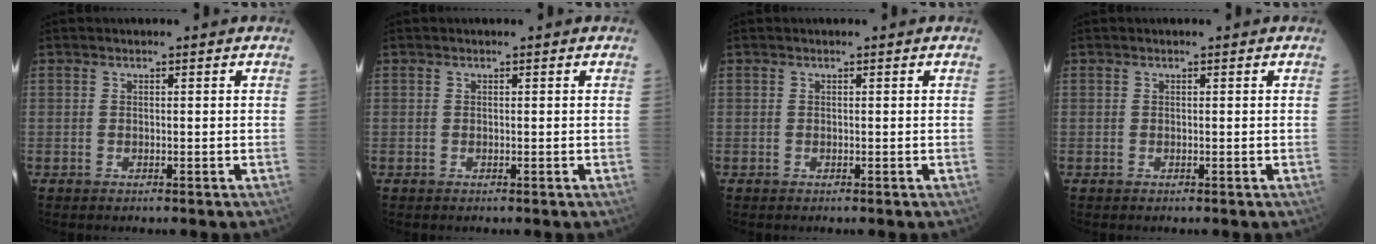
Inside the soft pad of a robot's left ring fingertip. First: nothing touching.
{"total": 0.0}
{"total": 0.0}
{"total": 0.0}